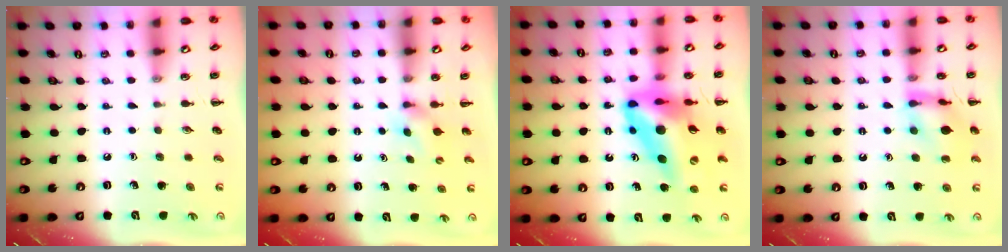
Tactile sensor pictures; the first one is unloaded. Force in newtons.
{"total": 4.2, "press": 4.0, "slide": 1.0}
{"total": 17.5, "press": 16.6, "slide": 5.4}
{"total": 12.8, "press": 12.8, "slide": 1.1}